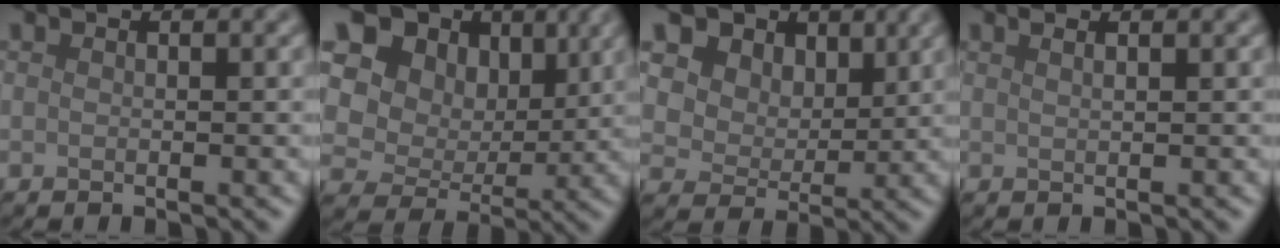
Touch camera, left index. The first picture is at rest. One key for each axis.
{"total": 13.1, "fx": 5.8, "fy": 9.9, "fz": 6.3, "tx": -0.142, "ty": 0.040, "tz": 0.100}
{"total": 16.8, "fx": 9.4, "fy": 11.3, "fz": 8.2, "tx": -0.184, "ty": 0.047, "tz": 0.168}
{"total": 1.5, "fx": 1.0, "fy": 0.6, "fz": 1.0, "tx": -0.003, "ty": -0.002, "tz": 0.003}